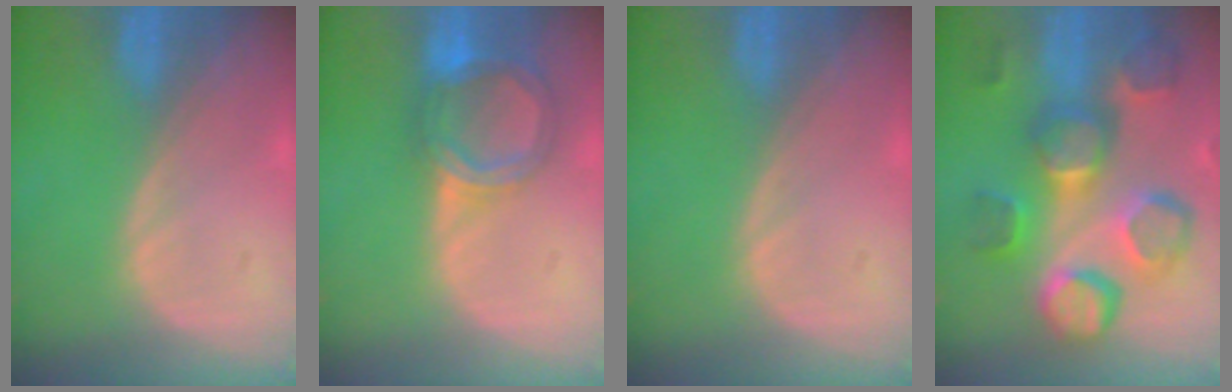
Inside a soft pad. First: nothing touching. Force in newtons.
{"total": 6.4, "press": 5.9, "slide": 2.7}
{"total": 0.0}
{"total": 12.5, "press": 11.1, "slide": 5.7}